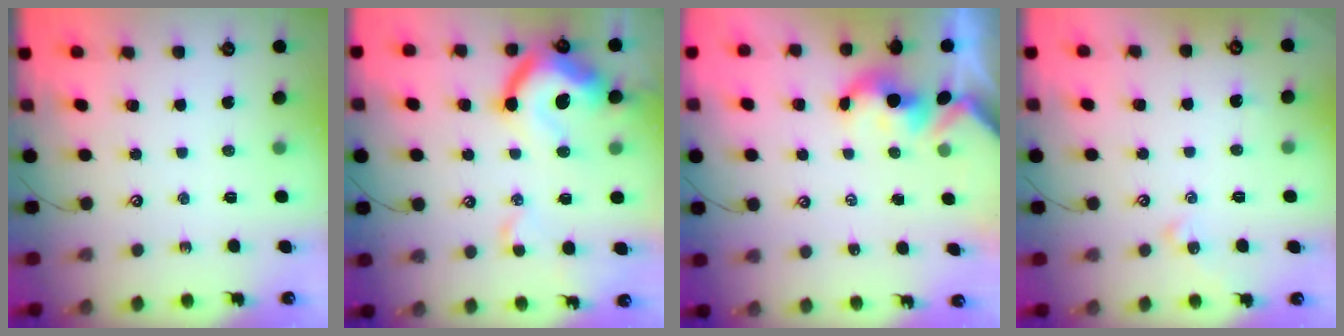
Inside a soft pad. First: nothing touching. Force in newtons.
{"total": 17.1, "press": 17.0, "slide": 2.3}
{"total": 1.9, "press": 1.9, "slide": 0.2}
{"total": 1.8, "press": 1.7, "slide": 0.6}